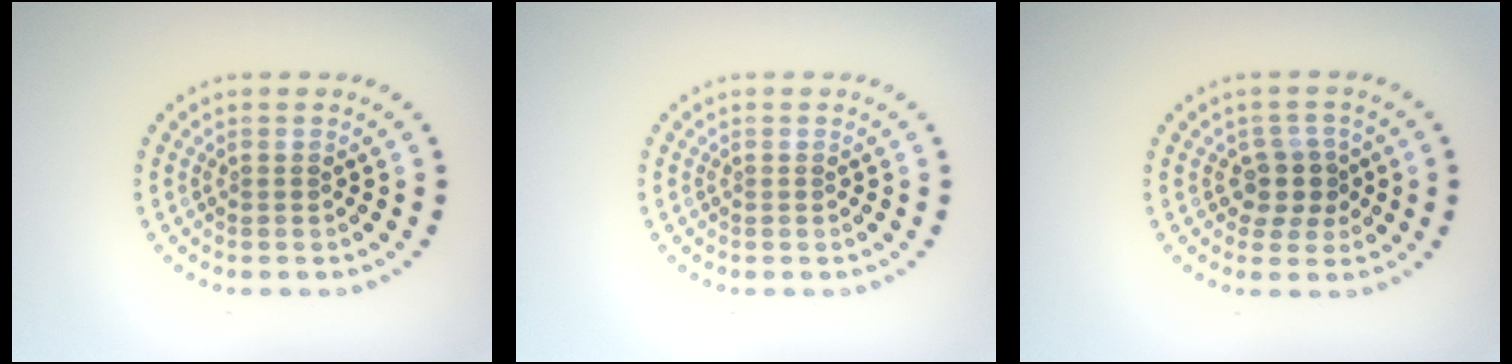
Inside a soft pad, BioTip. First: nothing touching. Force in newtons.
{"total": 0.0}
{"total": 2.6, "press": 2.2, "slide": 1.4}